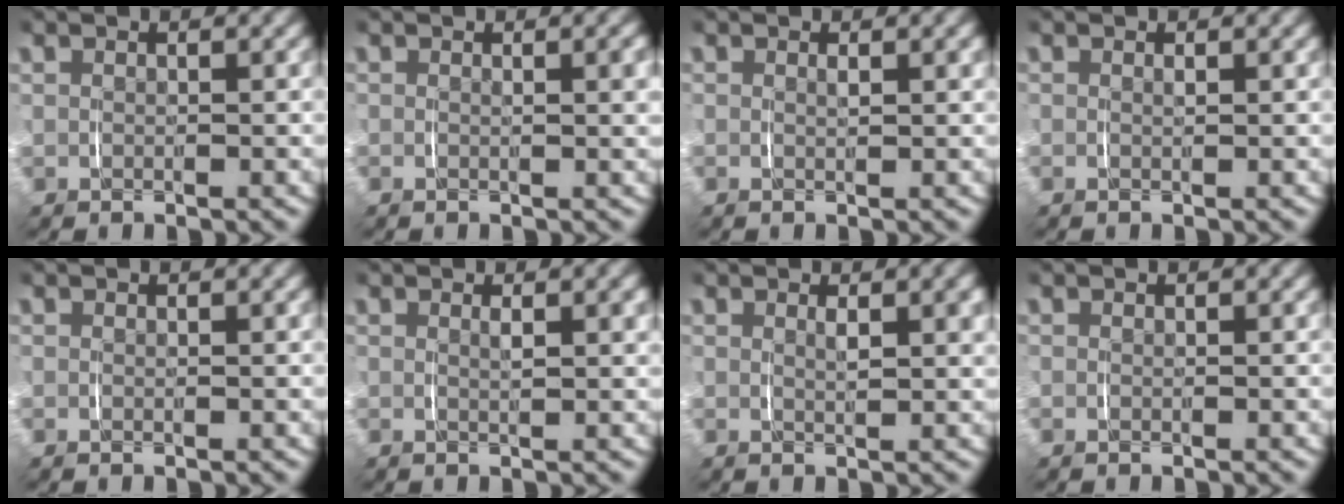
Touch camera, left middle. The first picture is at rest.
{"total": 0.8, "force": [0.1, -0.2, 0.7], "torque": [-0.004, -0.001, 0.000]}
{"total": 0.5, "force": [0.1, -0.2, 0.5], "torque": [-0.005, -0.003, 0.002]}
{"total": 0.0}
{"total": 0.0}
{"total": 0.9, "force": [0.2, -0.1, 0.9], "torque": [-0.013, -0.004, 0.004]}
{"total": 1.2, "force": [0.4, 0.0, 1.2], "torque": [-0.017, -0.005, 0.007]}
{"total": 0.0}